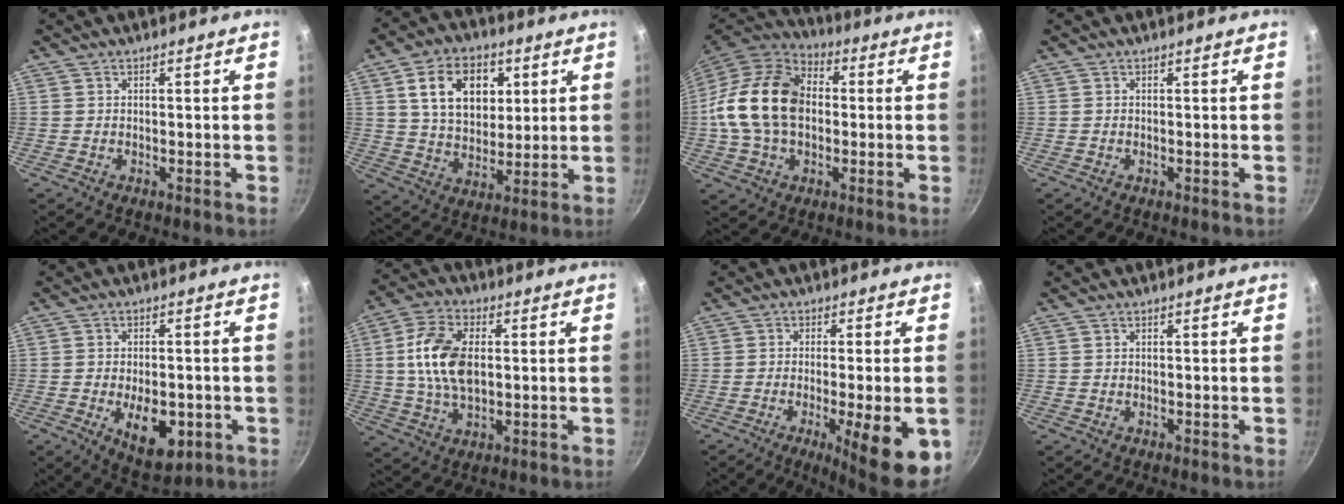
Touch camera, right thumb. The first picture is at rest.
{"total": 14.4, "force": [4.6, 10.0, 9.3], "torque": [-0.122, -0.008, 0.076]}
{"total": 19.0, "force": [0.1, 13.6, 13.4], "torque": [-0.229, 0.032, -0.008]}
{"total": 0.0}
{"total": 10.6, "force": [-3.0, 5.9, 8.4], "torque": [-0.096, 0.000, -0.030]}
{"total": 12.8, "force": [1.3, 7.5, 10.2], "torque": [-0.183, 0.012, 0.019]}
{"total": 13.3, "force": [-4.5, 2.7, 12.2], "torque": [-0.163, 0.002, -0.058]}
{"total": 0.0}